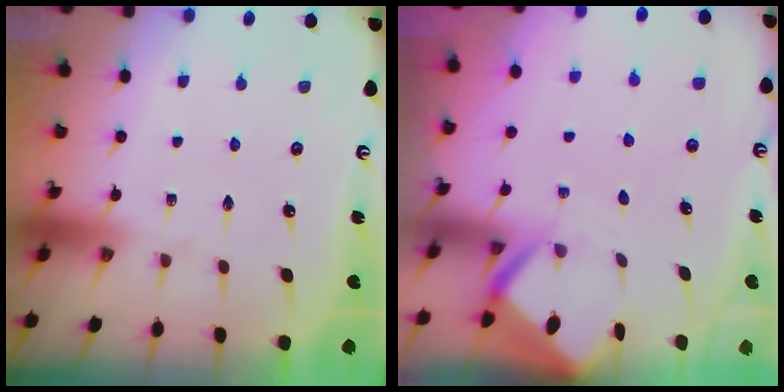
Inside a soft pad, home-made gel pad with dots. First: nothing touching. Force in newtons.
{"total": 3.3, "press": 3.2, "slide": 0.3}